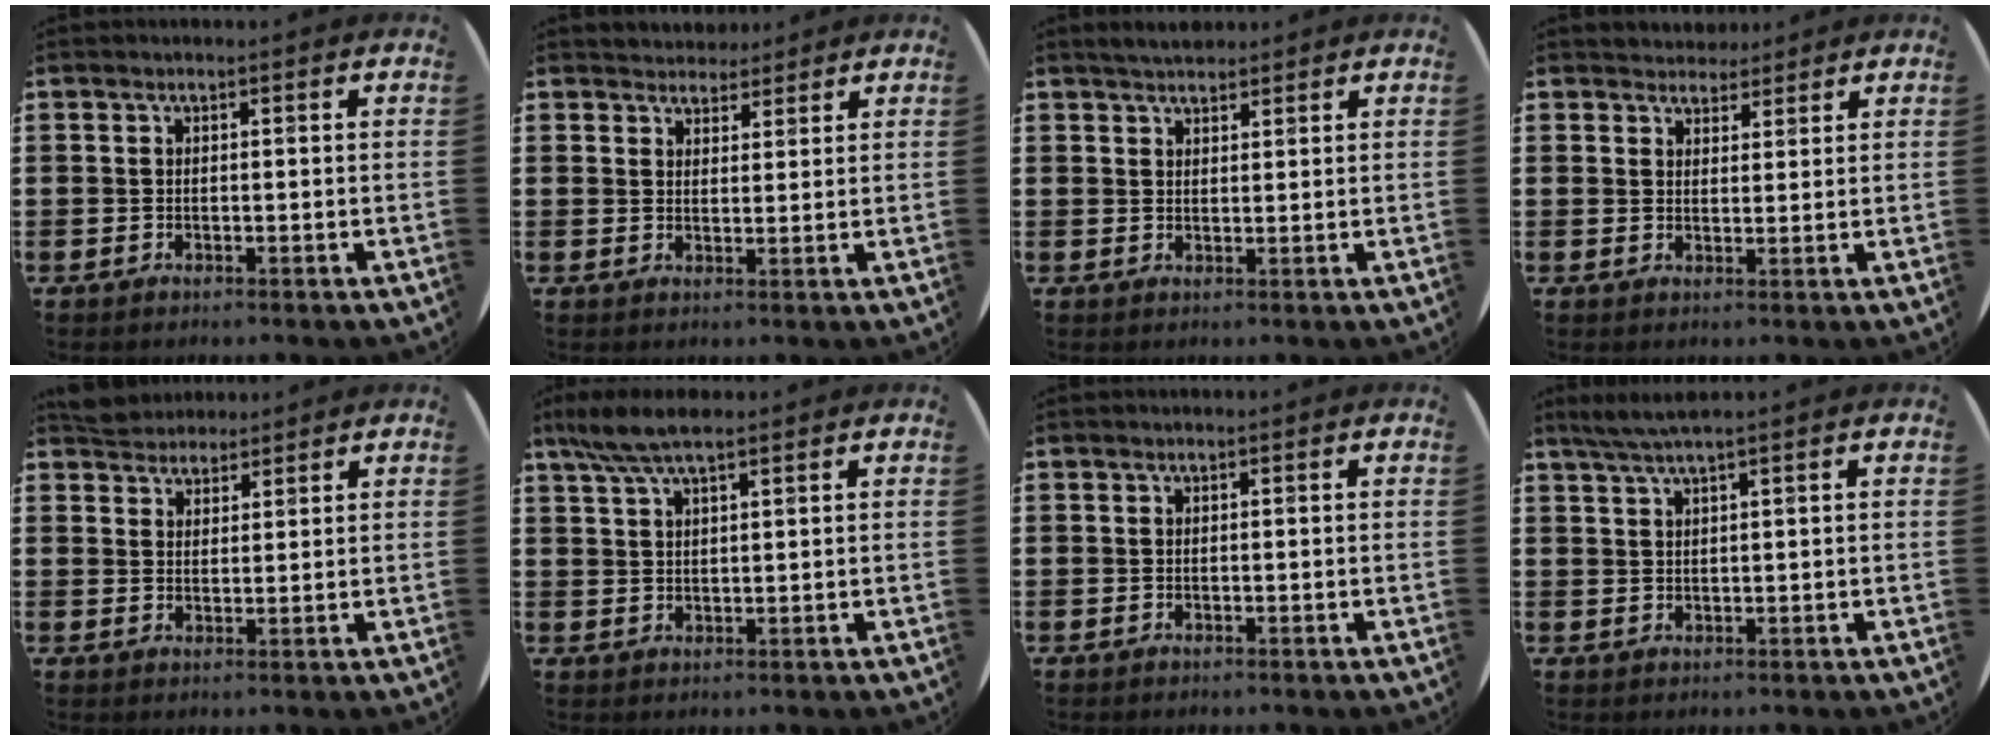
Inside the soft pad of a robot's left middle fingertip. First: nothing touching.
{"total": 3.1, "force": [2.9, 1.0, -0.2], "torque": [0.005, -0.008, 0.053]}
{"total": 2.6, "force": [2.5, 0.6, 0.4], "torque": [-0.011, 0.000, 0.048]}
{"total": 2.9, "force": [2.7, 1.0, -0.1], "torque": [-0.005, -0.003, 0.052]}
{"total": 3.6, "force": [3.5, 1.0, -0.2], "torque": [-0.006, -0.002, 0.068]}
{"total": 5.4, "force": [4.2, 1.1, 3.3], "torque": [-0.073, 0.001, 0.075]}
{"total": 0.0}
{"total": 2.7, "force": [1.9, -0.2, 1.9], "torque": [-0.037, 0.002, 0.034]}